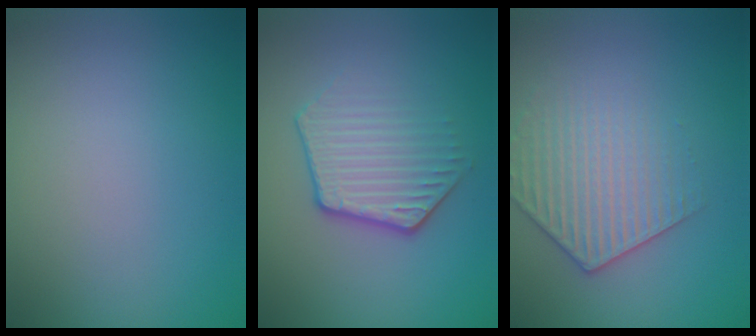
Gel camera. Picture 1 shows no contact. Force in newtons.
{"total": 3.7, "press": 3.1, "slide": 2.1}
{"total": 3.2, "press": 3.0, "slide": 0.9}